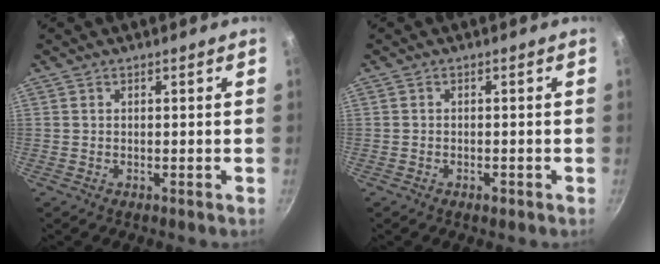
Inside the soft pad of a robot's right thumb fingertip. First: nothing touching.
{"total": 1.3, "force": [-0.8, 0.7, 0.8], "torque": [-0.016, 0.006, -0.012]}